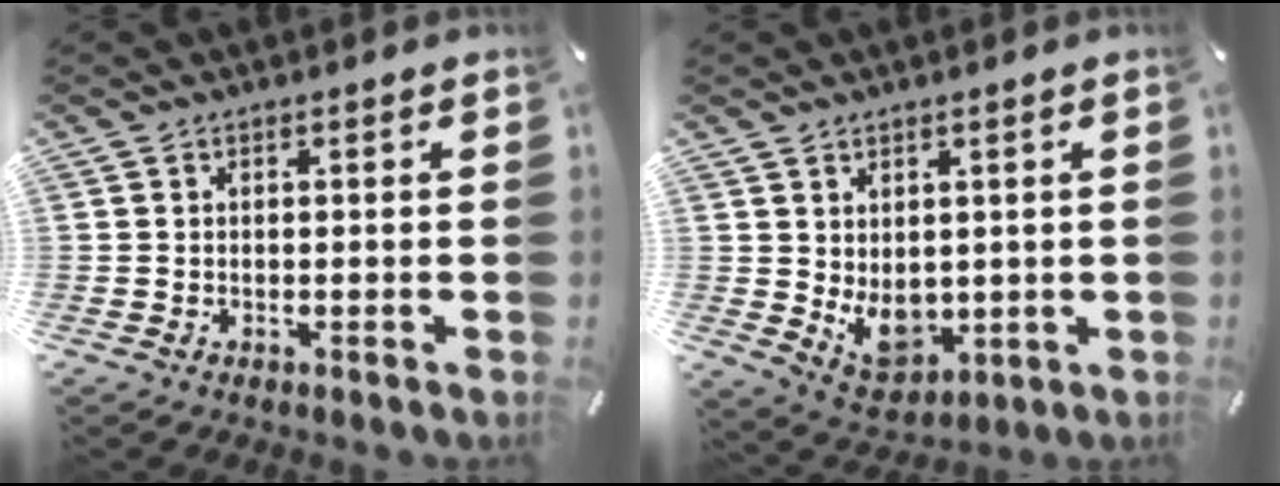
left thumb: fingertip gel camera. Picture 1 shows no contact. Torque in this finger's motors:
{"motor_torque": [1.26, 1.41, 0.51, -0.58, 0.08]}